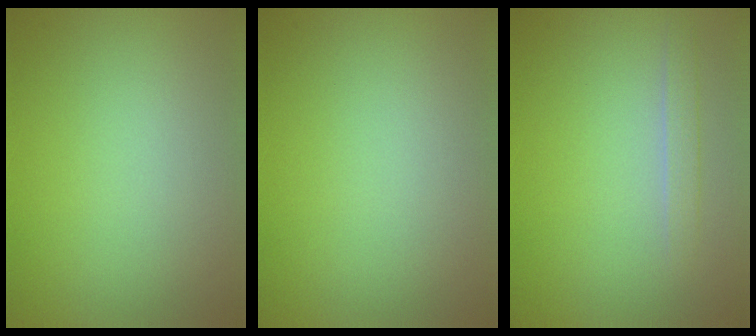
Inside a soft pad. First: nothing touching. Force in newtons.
{"total": 0.0}
{"total": 1.2, "press": 1.2, "slide": 0.1}